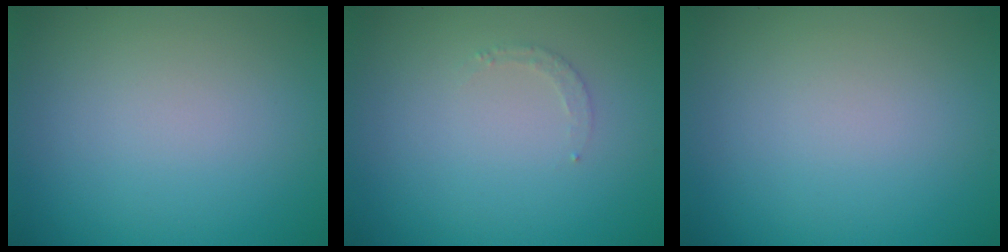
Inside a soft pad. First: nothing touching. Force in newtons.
{"total": 0.9, "press": 0.9, "slide": 0.2}
{"total": 0.0}